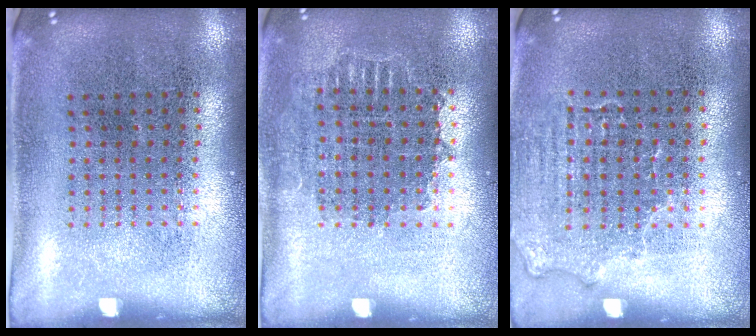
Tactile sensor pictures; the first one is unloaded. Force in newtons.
{"total": 0.9, "press": 0.8, "slide": 0.3}
{"total": 1.4, "press": 1.2, "slide": 0.6}